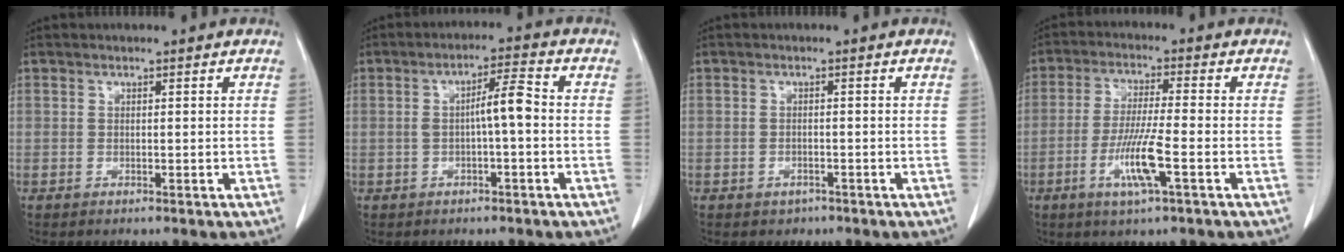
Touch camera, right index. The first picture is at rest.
{"total": 4.9, "force": [-0.4, 0.5, 4.8], "torque": [-0.080, 0.015, -0.005]}
{"total": 1.7, "force": [-1.1, 1.2, 0.3], "torque": [-0.009, 0.003, -0.011]}
{"total": 8.0, "force": [-3.0, 0.0, 7.4], "torque": [-0.146, -0.011, -0.057]}